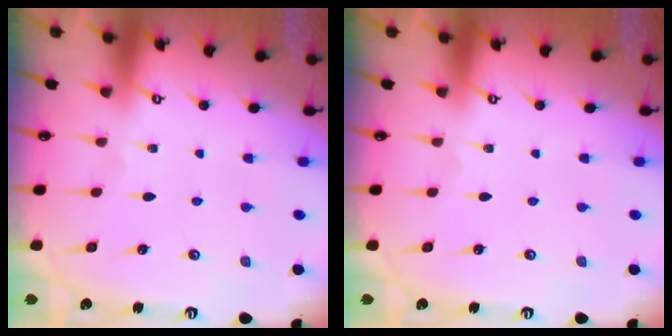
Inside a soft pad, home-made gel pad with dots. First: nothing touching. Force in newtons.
{"total": 0.0}